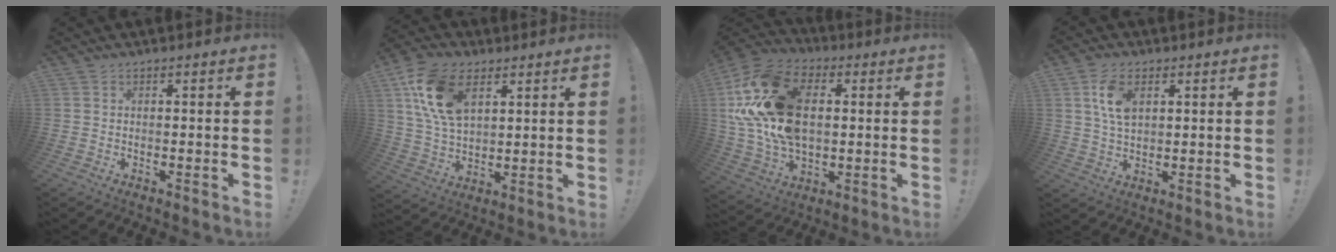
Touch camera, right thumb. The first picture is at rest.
{"total": 17.2, "force": [7.5, 10.7, 11.2], "torque": [-0.219, -0.019, 0.142]}
{"total": 26.3, "force": [4.5, 17.8, 18.8], "torque": [-0.348, 0.000, 0.090]}
{"total": 8.2, "force": [3.0, 5.1, 5.7], "torque": [-0.098, -0.004, 0.054]}